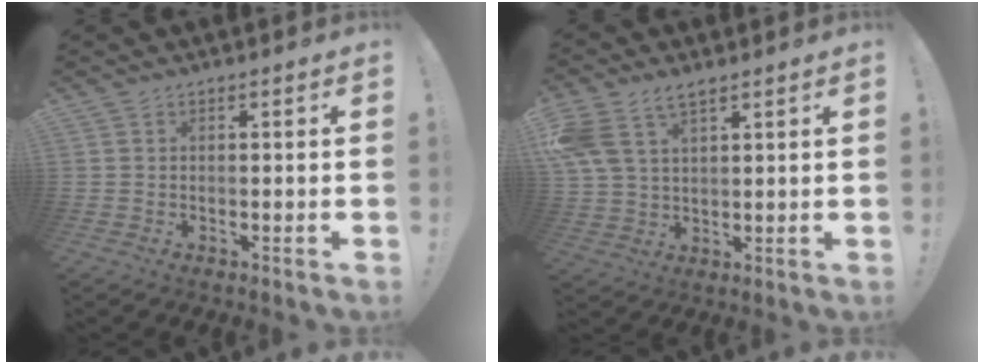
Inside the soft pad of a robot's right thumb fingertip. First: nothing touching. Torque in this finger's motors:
{"motor_torque": [1.38, 1.52, 0.67, -0.08, 0.20]}